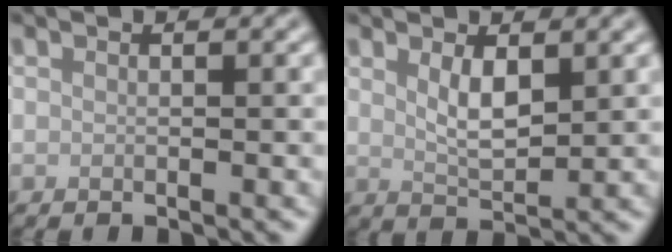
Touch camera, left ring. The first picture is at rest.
{"total": 2.6, "force": [1.1, 1.0, 2.2], "torque": [-0.045, -0.005, 0.025]}